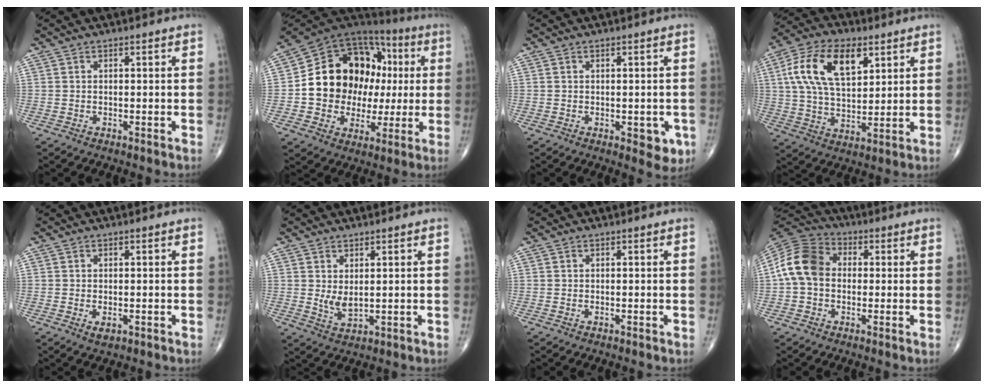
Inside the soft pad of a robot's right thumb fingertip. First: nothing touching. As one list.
[{"total": 22.0, "force": [1.3, 16.7, 14.4], "torque": [-0.185, 0.043, 0.032]}, {"total": 4.3, "force": [-1.2, 2.2, 3.5], "torque": [-0.019, -0.004, -0.010]}, {"total": 16.2, "force": [5.9, 8.8, 12.3], "torque": [-0.217, -0.003, 0.107]}, {"total": 1.8, "force": [-0.6, 0.9, 1.4], "torque": [-0.024, -0.003, -0.007]}, {"total": 3.4, "force": [0.7, 1.6, 2.9], "torque": [-0.052, -0.015, 0.023]}, {"total": 0.0}, {"total": 10.7, "force": [0.0, 8.3, 6.8], "torque": [-0.124, 0.032, -0.014]}]